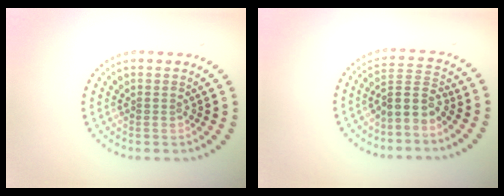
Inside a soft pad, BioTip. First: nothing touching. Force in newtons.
{"total": 2.9, "press": 2.2, "slide": 1.9}